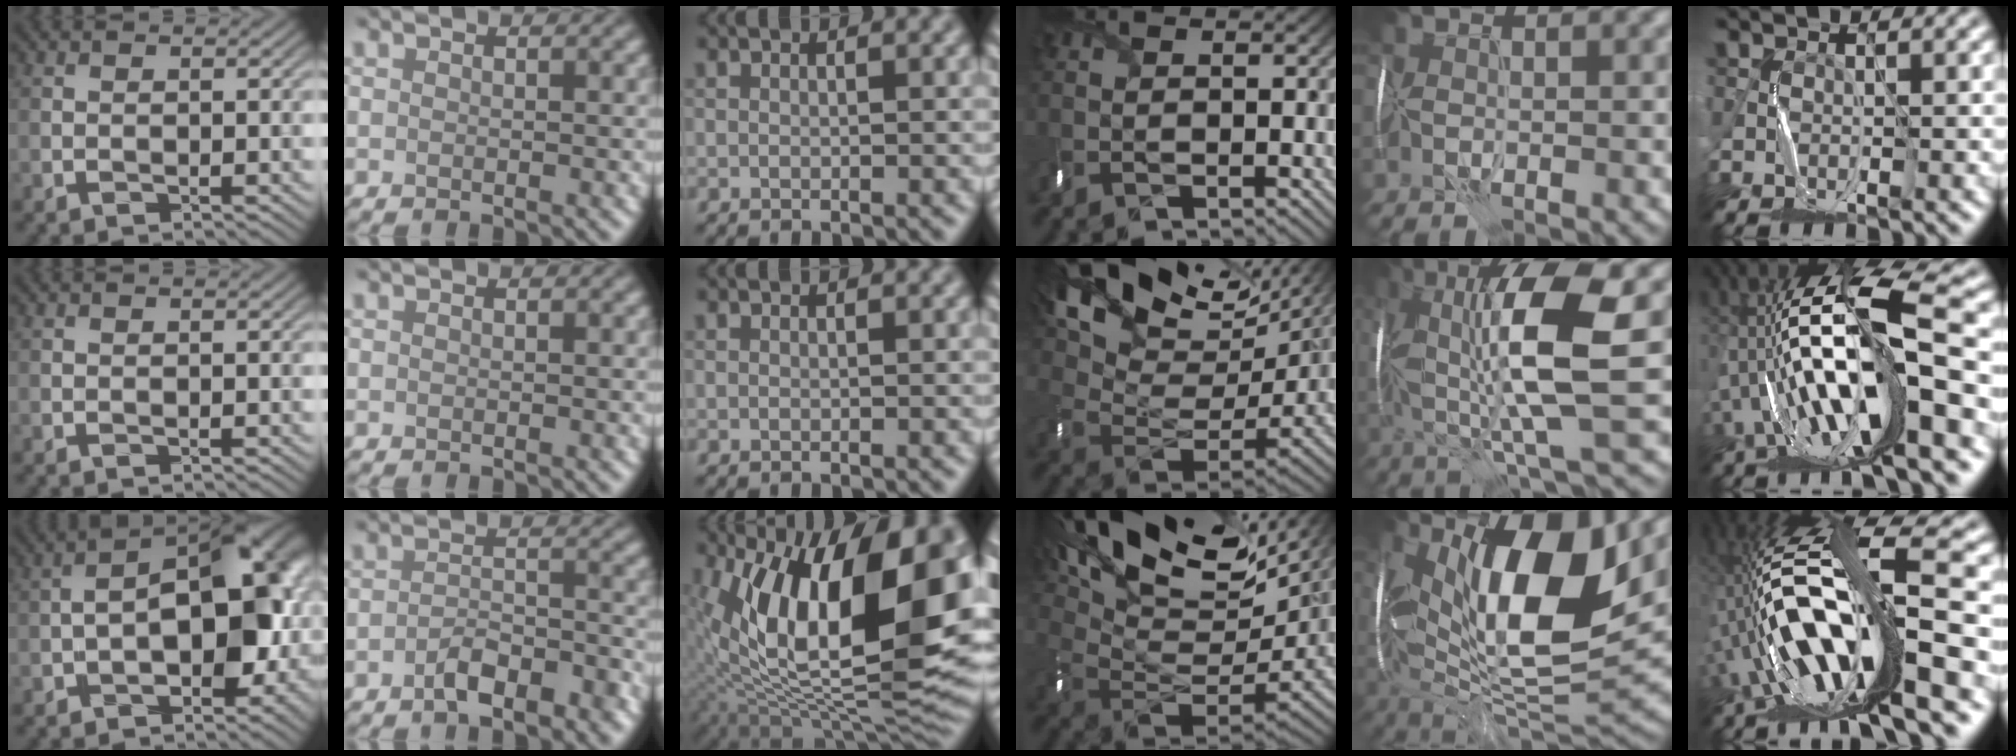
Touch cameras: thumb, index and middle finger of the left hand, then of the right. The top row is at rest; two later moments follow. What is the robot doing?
{"motion": "wrap", "object": "thread"}